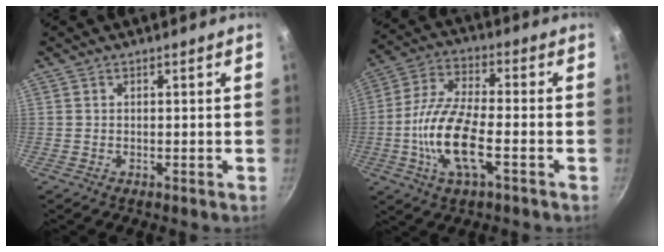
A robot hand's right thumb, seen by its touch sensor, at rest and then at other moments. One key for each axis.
{"total": 14.2, "fx": -3.6, "fy": 5.4, "fz": 12.6, "tx": -0.260, "ty": 0.023, "tz": -0.070}